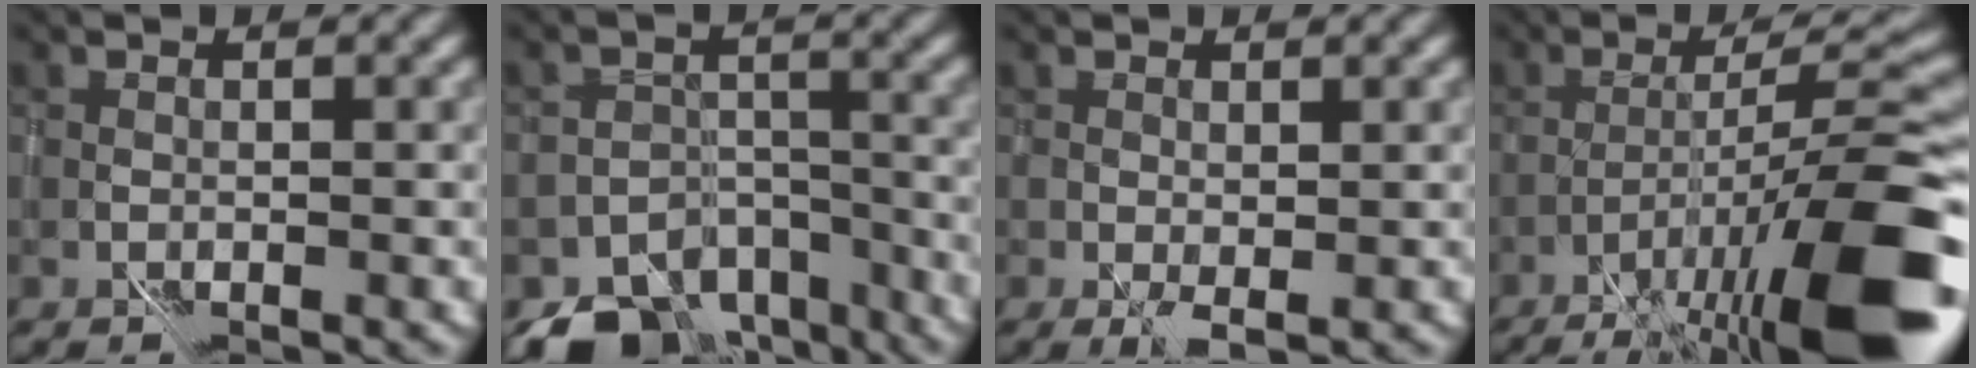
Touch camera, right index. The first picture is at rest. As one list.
[{"total": 8.2, "force": [-6.5, 4.5, 2.4], "torque": [-0.015, -0.006, -0.083]}, {"total": 1.3, "force": [0.6, 0.2, 1.2], "torque": [-0.024, 0.001, 0.013]}, {"total": 13.5, "force": [-6.5, 2.2, 11.7], "torque": [-0.180, 0.016, -0.096]}]